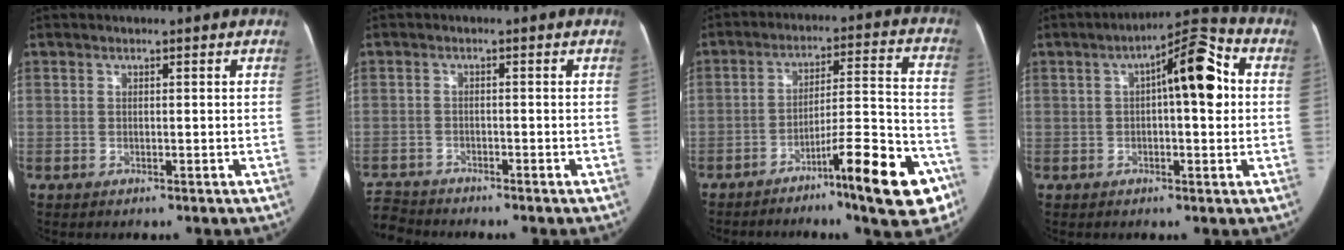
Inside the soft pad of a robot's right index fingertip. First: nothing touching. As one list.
[{"total": 4.4, "force": [-4.3, 1.0, -0.8], "torque": [0.013, -0.010, -0.082]}, {"total": 15.0, "force": [-8.7, 1.6, 12.2], "torque": [-0.168, 0.024, -0.126]}, {"total": 10.3, "force": [1.7, 2.4, 9.9], "torque": [-0.143, 0.037, 0.023]}]